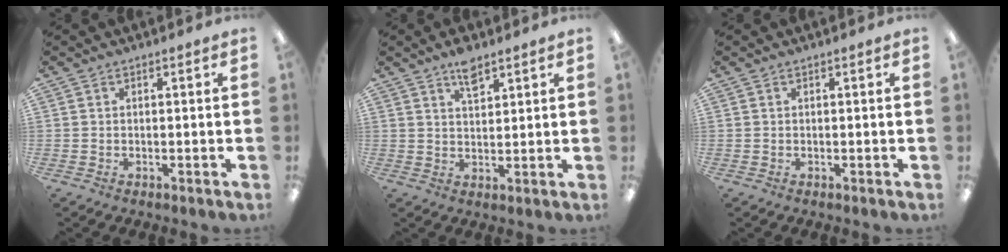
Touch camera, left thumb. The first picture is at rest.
{"total": 5.5, "force": [4.0, 2.3, 3.0], "torque": [-0.043, -0.017, 0.068]}
{"total": 0.0}